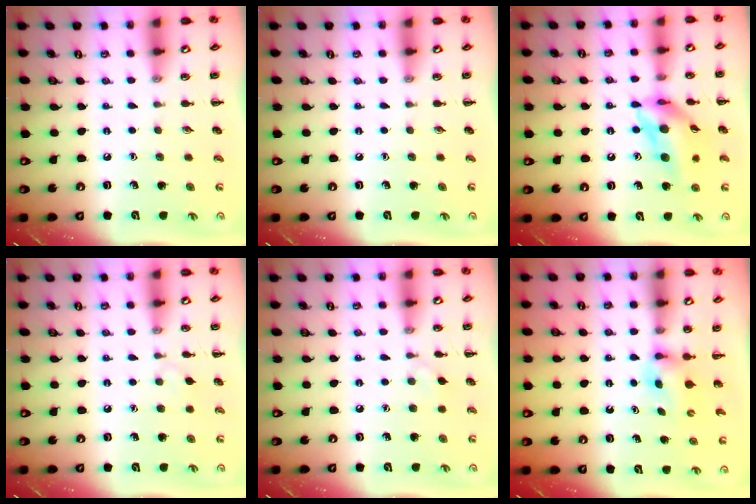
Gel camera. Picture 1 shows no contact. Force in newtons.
{"total": 0.0}
{"total": 13.8, "press": 13.0, "slide": 4.6}
{"total": 2.9, "press": 2.7, "slide": 1.2}
{"total": 3.5, "press": 3.3, "slide": 0.9}
{"total": 2.5, "press": 2.2, "slide": 1.2}